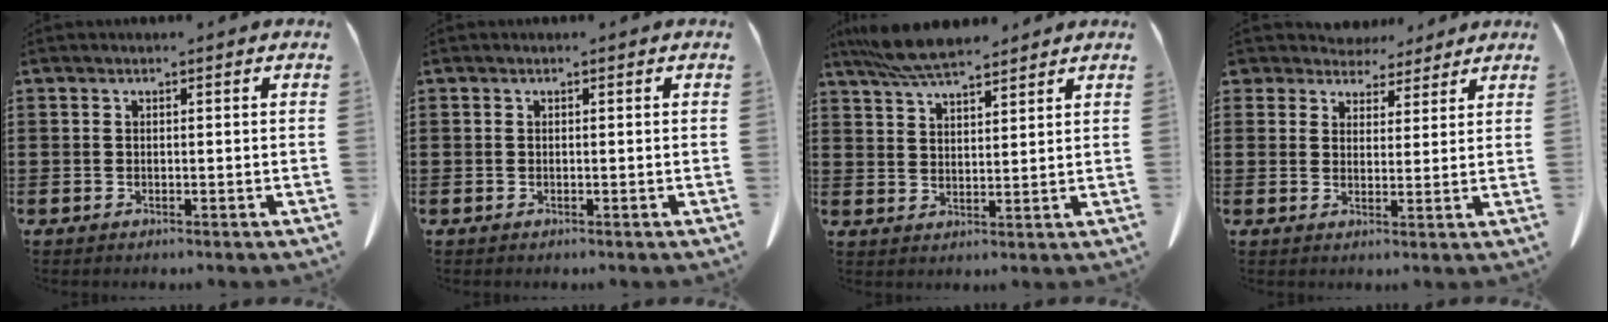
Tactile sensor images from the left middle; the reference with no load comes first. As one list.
[{"total": 0.0}, {"total": 7.1, "force": [6.1, 1.2, 3.3], "torque": [-0.080, -0.012, 0.115]}, {"total": 4.8, "force": [4.3, 2.0, 0.3], "torque": [-0.027, -0.009, 0.079]}]